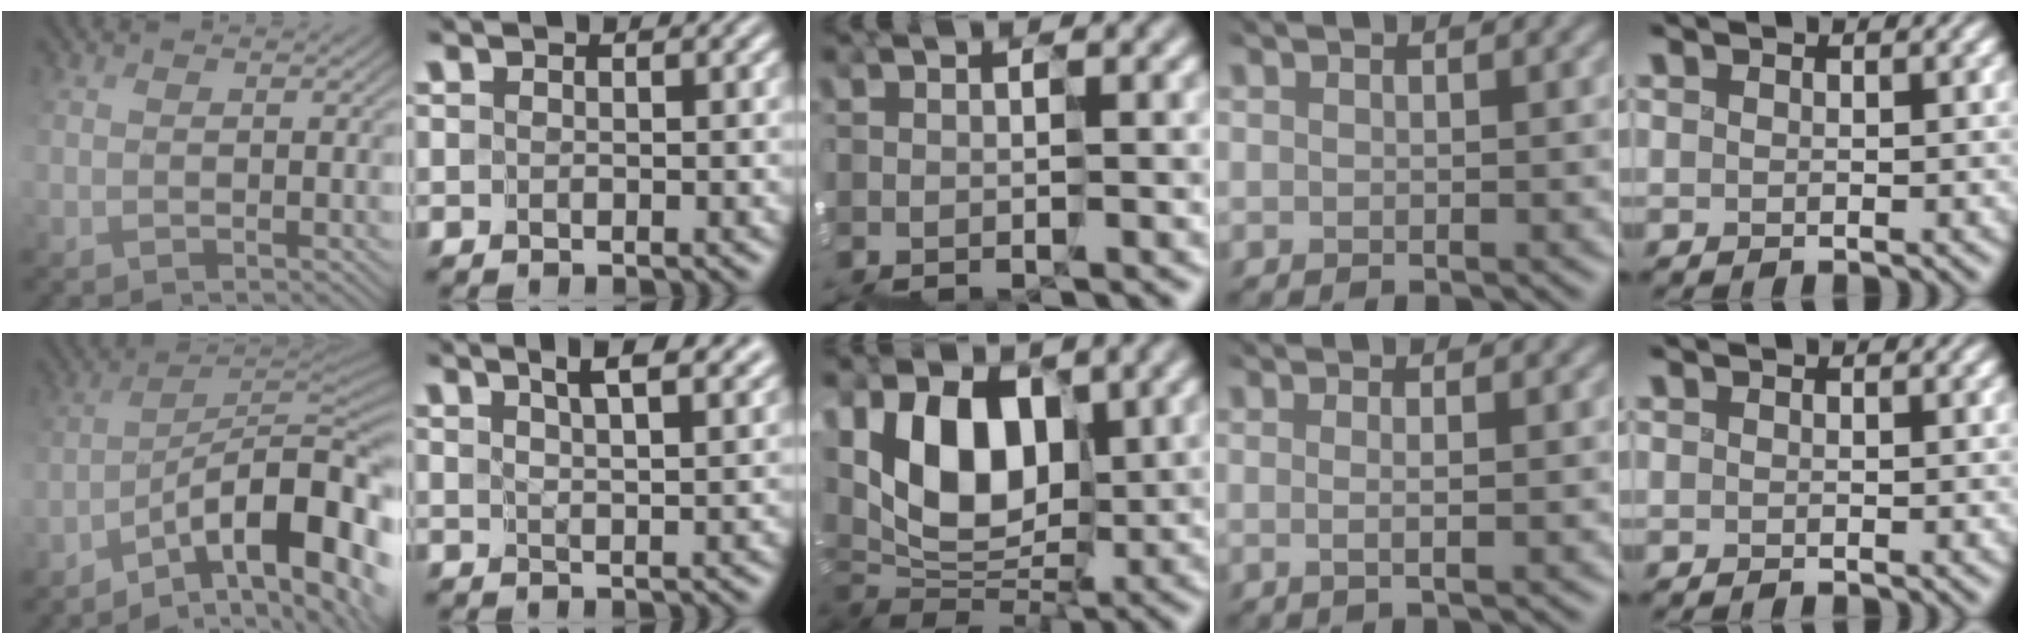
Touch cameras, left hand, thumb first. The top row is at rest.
{"thumb": {"total": 15.6, "force": [-8.6, 5.3, 11.8], "torque": [-0.166, 0.005, -0.134]}, "index": {"total": 5.9, "force": [4.1, 1.9, 3.8], "torque": [-0.024, 0.025, 0.034]}, "middle": {"total": 6.5, "force": [2.0, 4.7, 4.0], "torque": [-0.073, 0.014, 0.026]}, "ring": {"total": 2.9, "force": [0.9, 1.0, 2.5], "torque": [-0.023, 0.010, -0.014]}}